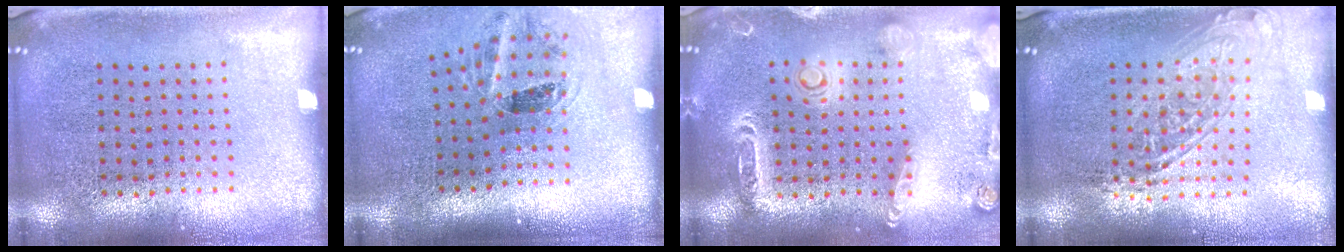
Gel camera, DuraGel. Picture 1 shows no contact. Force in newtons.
{"total": 1.3, "press": 1.0, "slide": 0.9}
{"total": 2.0, "press": 1.9, "slide": 0.6}
{"total": 1.7, "press": 1.4, "slide": 1.0}